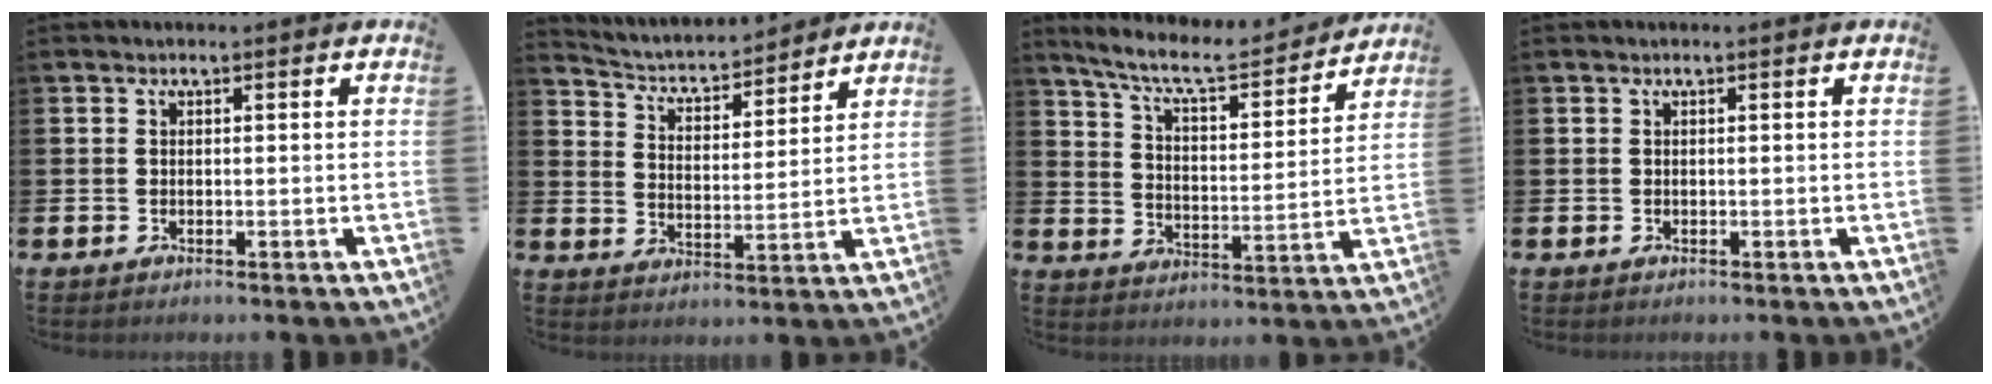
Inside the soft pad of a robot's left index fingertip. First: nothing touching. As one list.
[{"total": 4.5, "force": [4.3, 1.2, 0.9], "torque": [-0.046, -0.034, 0.069]}, {"total": 8.3, "force": [7.5, 1.5, 3.2], "torque": [-0.090, -0.051, 0.126]}, {"total": 0.0}]